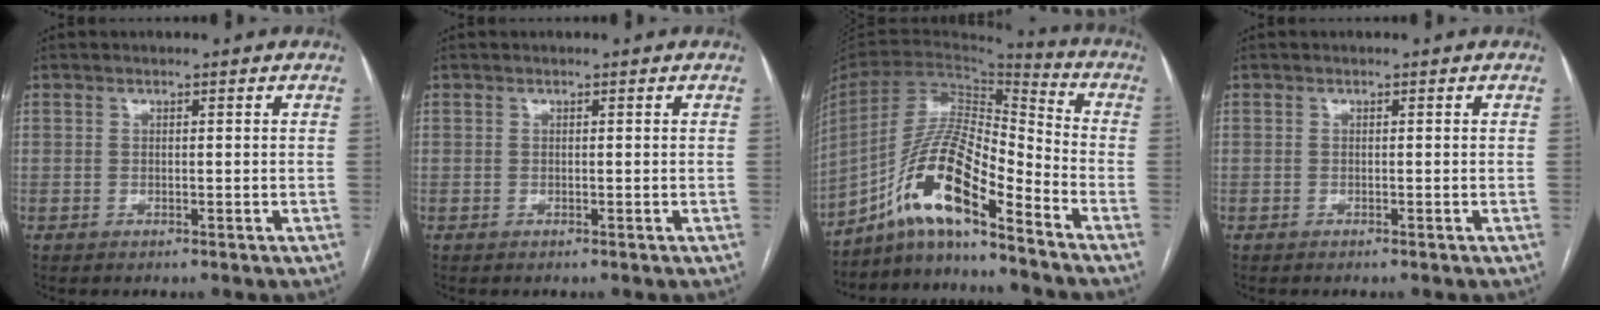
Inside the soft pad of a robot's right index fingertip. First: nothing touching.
{"total": 0.0}
{"total": 14.7, "force": [-9.8, 2.1, 10.8], "torque": [-0.210, 0.014, -0.177]}
{"total": 0.0}